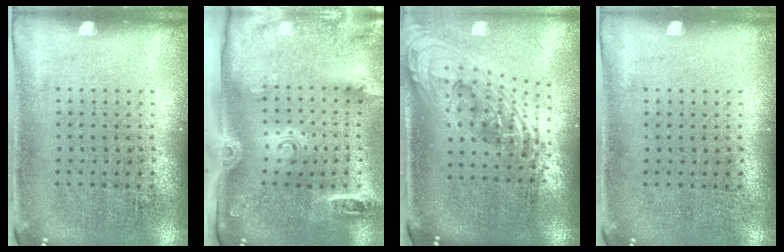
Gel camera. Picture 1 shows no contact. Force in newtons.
{"total": 2.9, "press": 2.0, "slide": 2.1}
{"total": 2.2, "press": 1.6, "slide": 1.5}
{"total": 0.0}